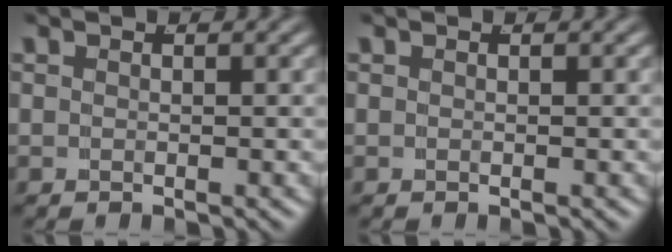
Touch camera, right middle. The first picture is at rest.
{"total": 0.0}